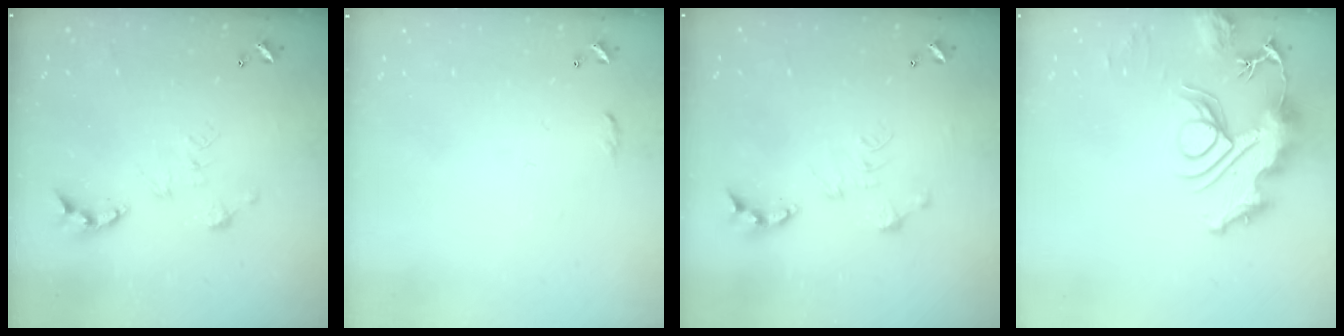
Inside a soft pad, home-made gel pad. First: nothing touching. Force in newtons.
{"total": 4.7, "press": 4.7, "slide": 0.6}
{"total": 0.0}
{"total": 13.9, "press": 13.8, "slide": 1.5}